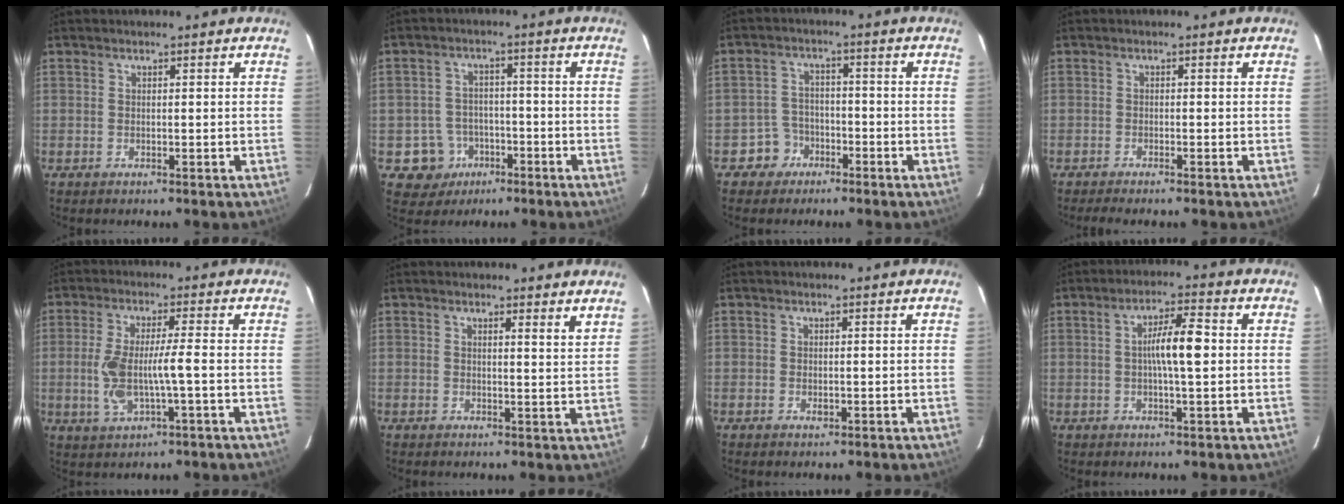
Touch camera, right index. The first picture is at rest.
{"total": 6.3, "force": [-2.5, 5.8, 0.5], "torque": [-0.005, 0.013, -0.033]}
{"total": 4.4, "force": [-2.5, 3.5, 0.0], "torque": [0.004, 0.016, -0.043]}
{"total": 4.5, "force": [-3.9, 0.3, 2.3], "torque": [-0.029, -0.007, -0.056]}
{"total": 7.7, "force": [-1.1, 1.0, 7.6], "torque": [-0.159, 0.003, -0.018]}
{"total": 3.3, "force": [3.1, 0.3, 1.3], "torque": [-0.019, -0.015, 0.025]}
{"total": 0.9, "force": [-0.3, 0.5, 0.6], "torque": [-0.013, -0.001, -0.003]}
{"total": 6.6, "force": [0.3, 0.7, 6.6], "torque": [-0.118, 0.012, 0.001]}